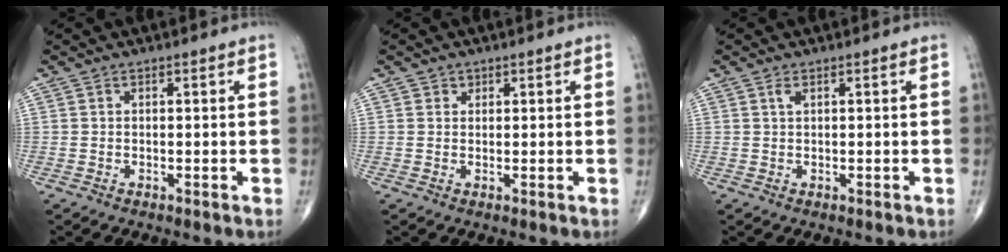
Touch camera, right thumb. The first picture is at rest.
{"total": 1.1, "force": [0.6, 0.9, 0.1], "torque": [0.011, -0.002, 0.005]}
{"total": 0.9, "force": [0.5, 0.3, 0.8], "torque": [-0.015, 0.006, 0.009]}